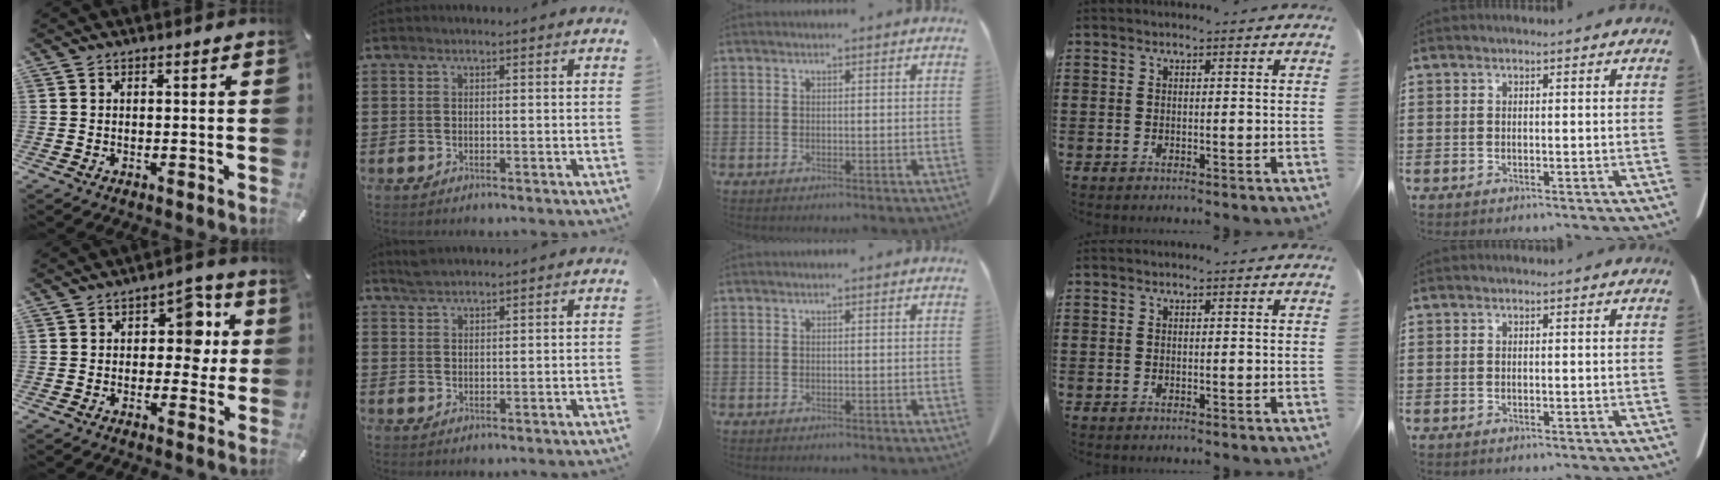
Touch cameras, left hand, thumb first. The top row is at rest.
{"thumb": {"total": 9.1, "force": [1.9, 6.3, 6.3], "torque": [-0.067, -0.003, 0.023]}, "index": {"total": 2.1, "force": [2.0, 0.3, 0.4], "torque": [-0.012, 0.003, 0.040]}}